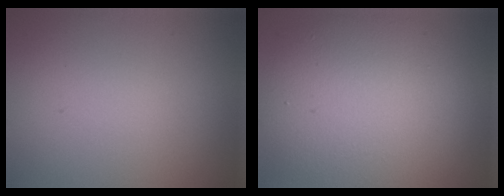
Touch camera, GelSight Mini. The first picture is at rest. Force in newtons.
{"total": 10.5, "press": 10.5, "slide": 0.9}